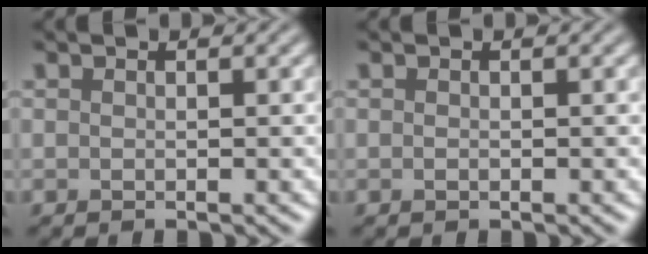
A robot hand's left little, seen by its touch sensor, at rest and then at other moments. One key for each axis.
{"total": 0.0}